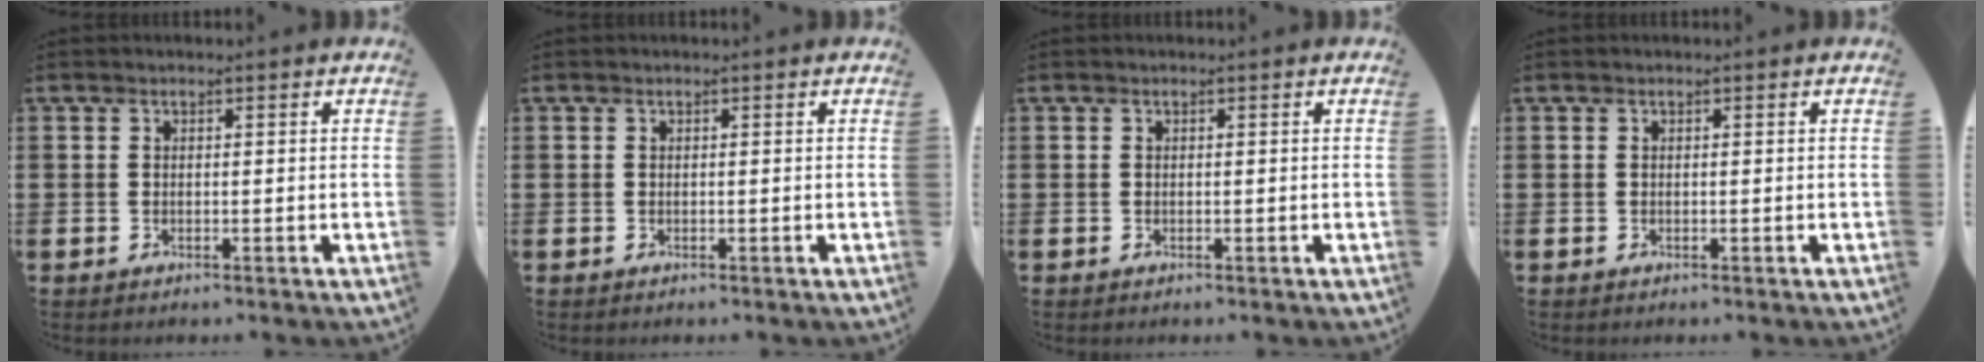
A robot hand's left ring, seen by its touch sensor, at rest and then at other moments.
{"total": 0.0}
{"total": 0.0}
{"total": 0.0}